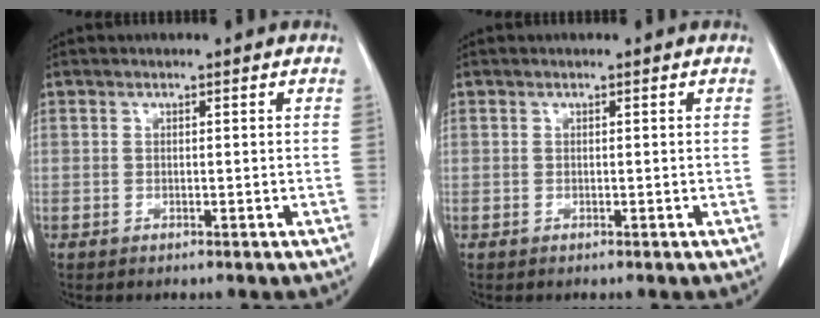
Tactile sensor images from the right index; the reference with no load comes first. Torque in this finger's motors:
{"motor_torque": [0.00, 0.00, 0.00, 0.00]}